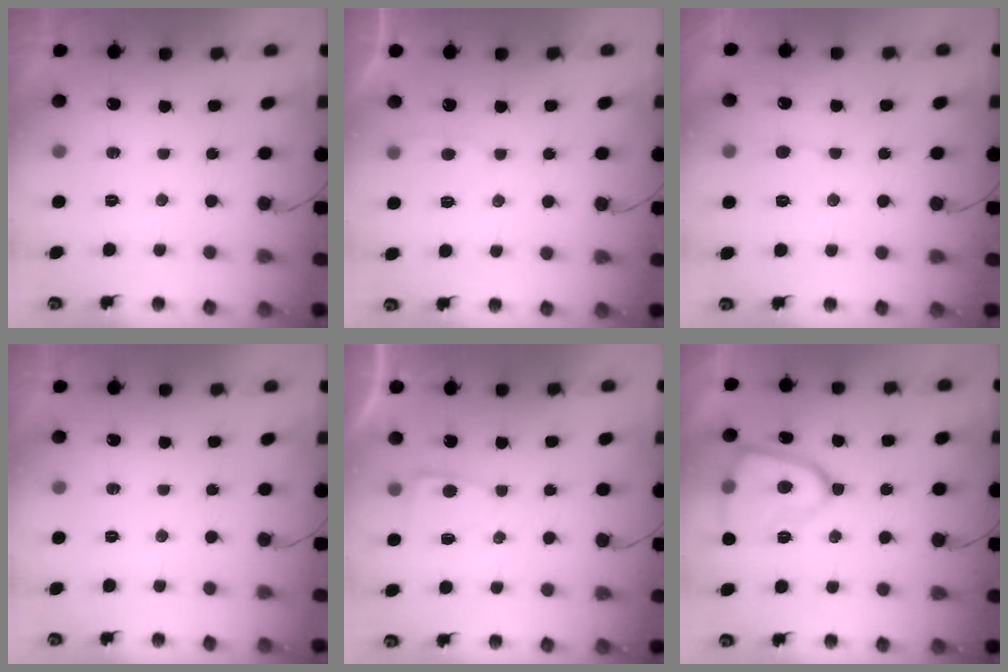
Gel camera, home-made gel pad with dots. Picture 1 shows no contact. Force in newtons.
{"total": 2.7, "press": 2.7, "slide": 0.3}
{"total": 3.0, "press": 3.0, "slide": 0.4}
{"total": 0.0}
{"total": 2.4, "press": 2.4, "slide": 0.4}
{"total": 15.5, "press": 15.4, "slide": 1.5}